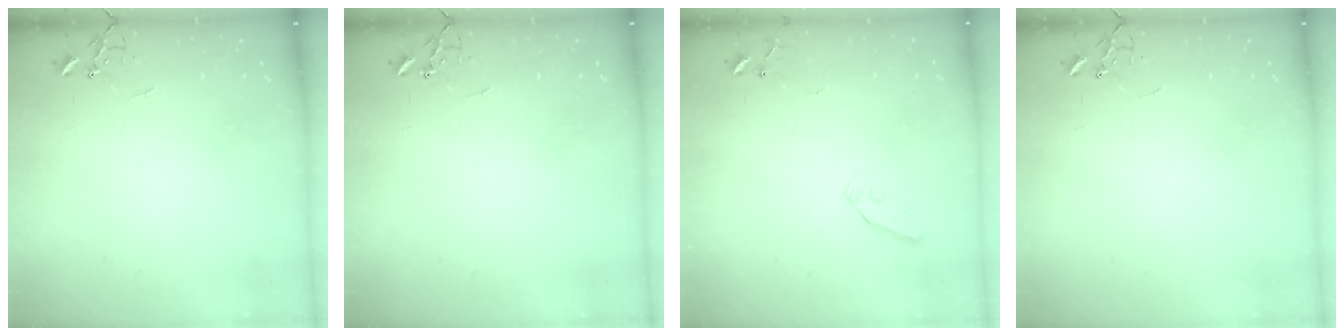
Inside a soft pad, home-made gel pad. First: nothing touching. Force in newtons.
{"total": 0.0}
{"total": 3.2, "press": 3.1, "slide": 0.6}
{"total": 0.0}